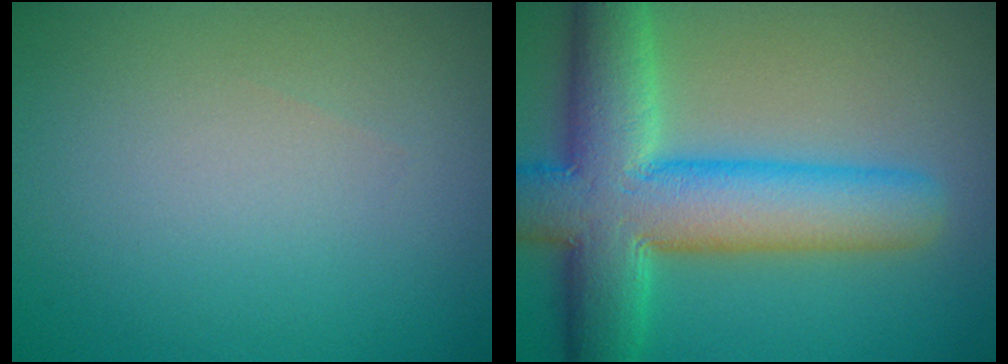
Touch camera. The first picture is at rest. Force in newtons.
{"total": 11.2, "press": 11.2, "slide": 0.5}